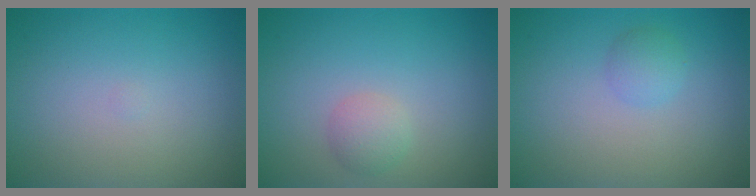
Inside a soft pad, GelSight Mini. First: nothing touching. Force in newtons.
{"total": 1.7, "press": 1.7, "slide": 0.2}
{"total": 1.3, "press": 1.3, "slide": 0.0}